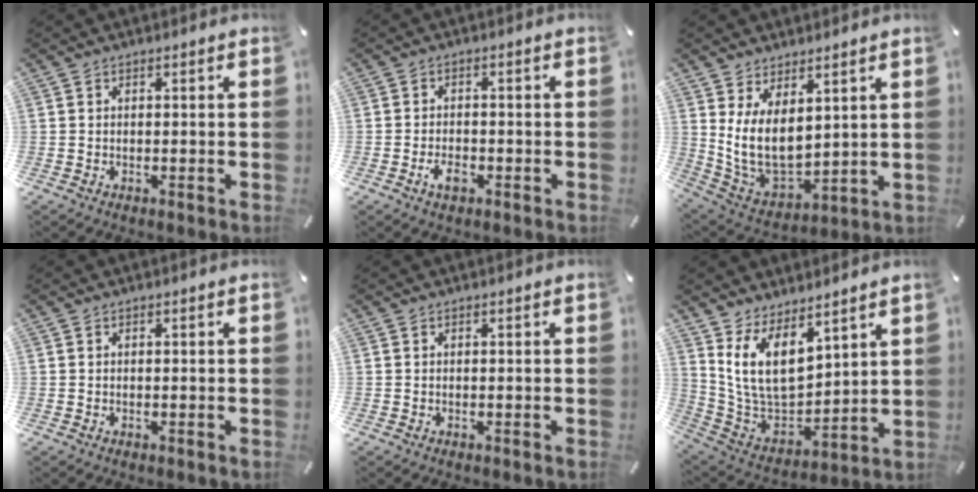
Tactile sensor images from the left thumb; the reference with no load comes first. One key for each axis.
{"total": 3.7, "fx": -1.7, "fy": 2.1, "fz": 2.6, "tx": -0.049, "ty": 0.006, "tz": -0.031}
{"total": 11.6, "fx": 4.3, "fy": 7.4, "fz": 7.9, "tx": -0.163, "ty": -0.047, "tz": 0.087}
{"total": 0.0}
{"total": 0.0}
{"total": 13.2, "fx": 7.3, "fy": 7.7, "fz": 7.7, "tx": -0.175, "ty": -0.056, "tz": 0.142}